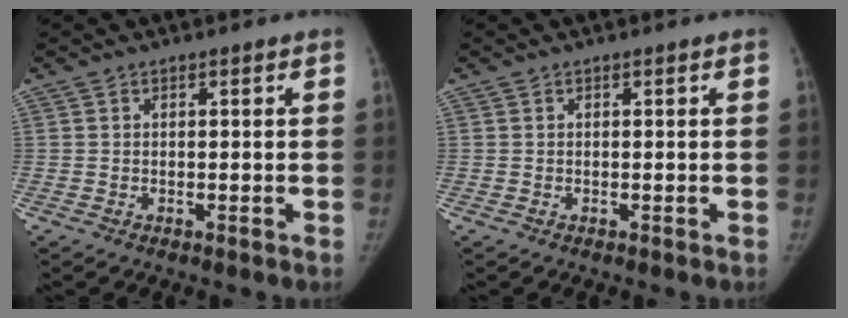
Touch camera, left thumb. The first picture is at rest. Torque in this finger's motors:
{"motor_torque": [0.00, 0.00, 0.09, -0.09, 0.00]}